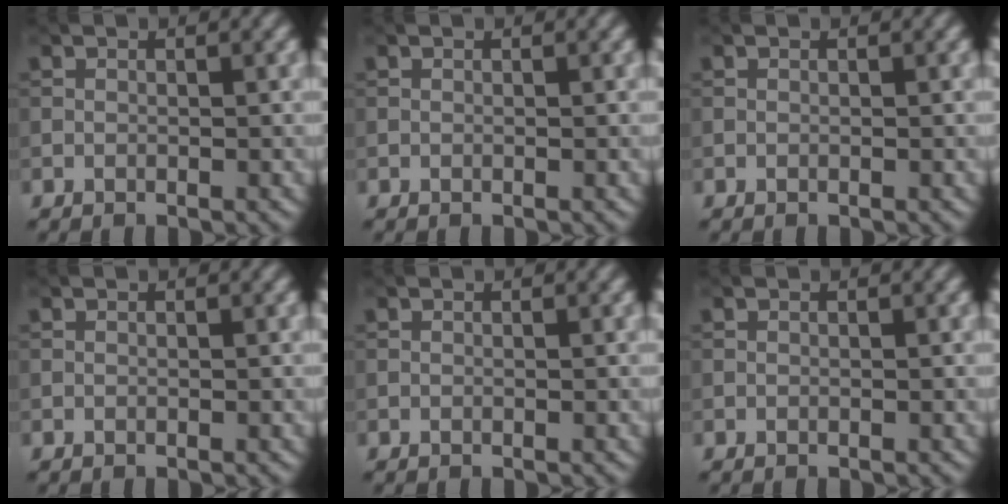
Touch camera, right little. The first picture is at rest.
{"total": 0.0}
{"total": 0.0}
{"total": 0.0}
{"total": 0.0}
{"total": 0.0}